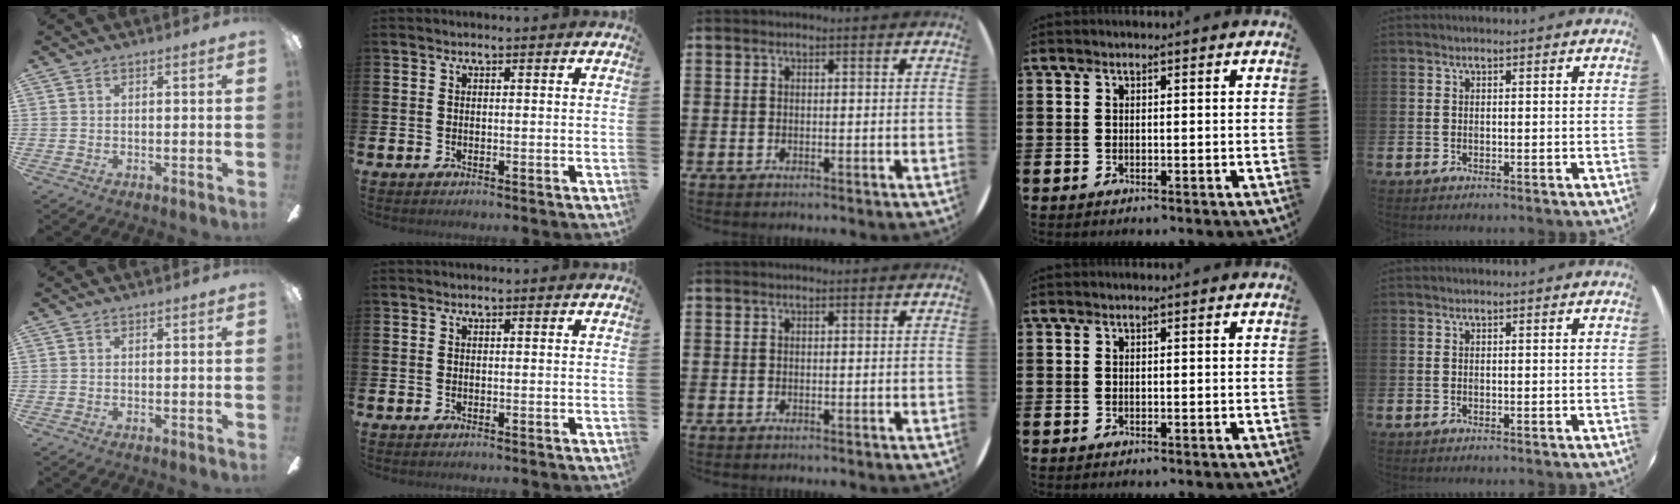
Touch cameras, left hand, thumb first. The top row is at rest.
{}